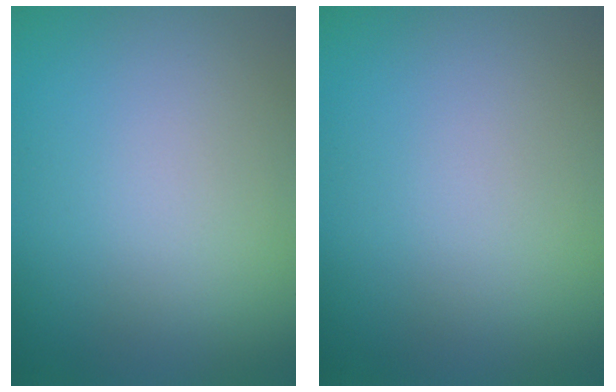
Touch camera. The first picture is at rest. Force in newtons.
{"total": 0.0}